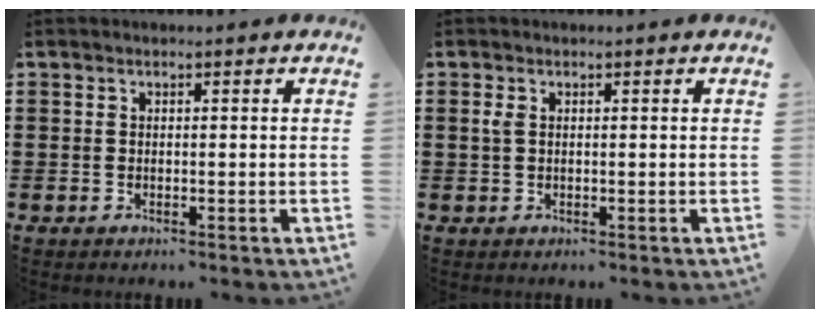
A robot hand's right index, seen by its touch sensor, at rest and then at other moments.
{"total": 1.3, "force": [0.3, 0.8, 1.0], "torque": [-0.030, 0.003, 0.002]}